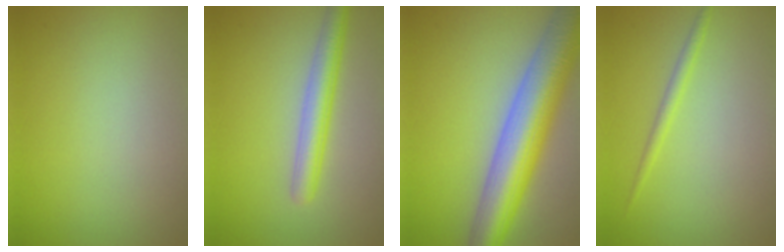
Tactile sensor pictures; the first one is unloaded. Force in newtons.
{"total": 3.6, "press": 3.6, "slide": 0.0}
{"total": 10.3, "press": 10.3, "slide": 0.5}
{"total": 1.2, "press": 1.2, "slide": 0.1}